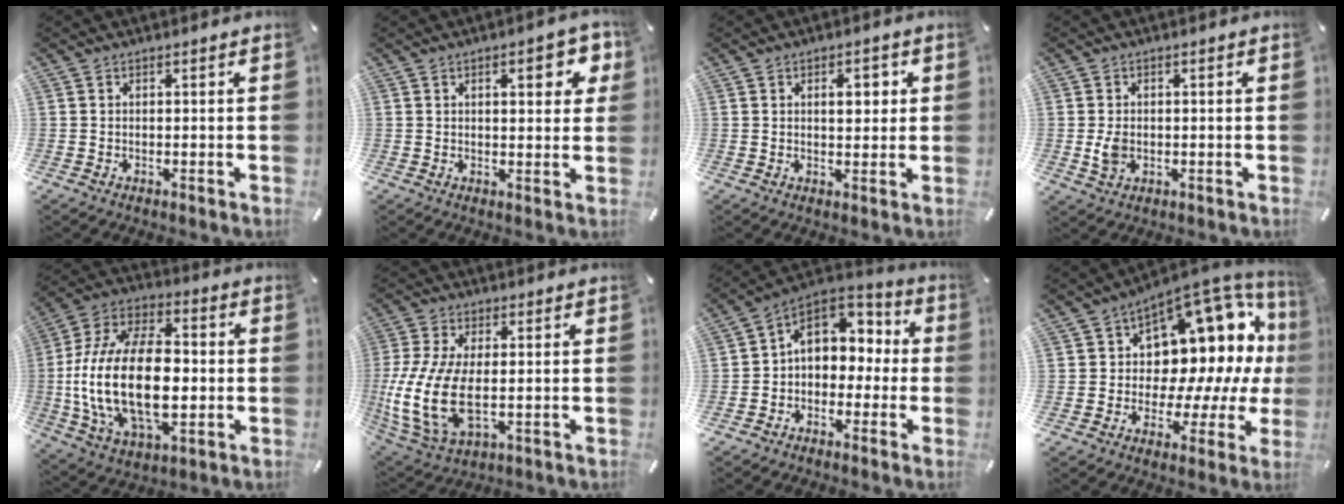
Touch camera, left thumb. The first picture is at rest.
{"total": 7.7, "force": [3.0, 3.2, 6.4], "torque": [-0.078, -0.006, 0.041]}
{"total": 4.7, "force": [1.3, 2.7, 3.7], "torque": [-0.039, -0.006, 0.008]}
{"total": 3.9, "force": [-0.4, 2.9, 2.5], "torque": [-0.052, -0.003, -0.011]}
{"total": 24.7, "force": [-2.4, 14.6, 19.8], "torque": [-0.420, -0.007, -0.040]}
{"total": 14.9, "force": [-0.6, 7.6, 12.8], "torque": [-0.288, -0.020, -0.010]}
{"total": 8.7, "force": [1.4, 7.5, 4.1], "torque": [-0.063, 0.003, 0.027]}
{"total": 15.3, "force": [6.5, 10.5, 9.0], "torque": [-0.097, -0.089, 0.109]}